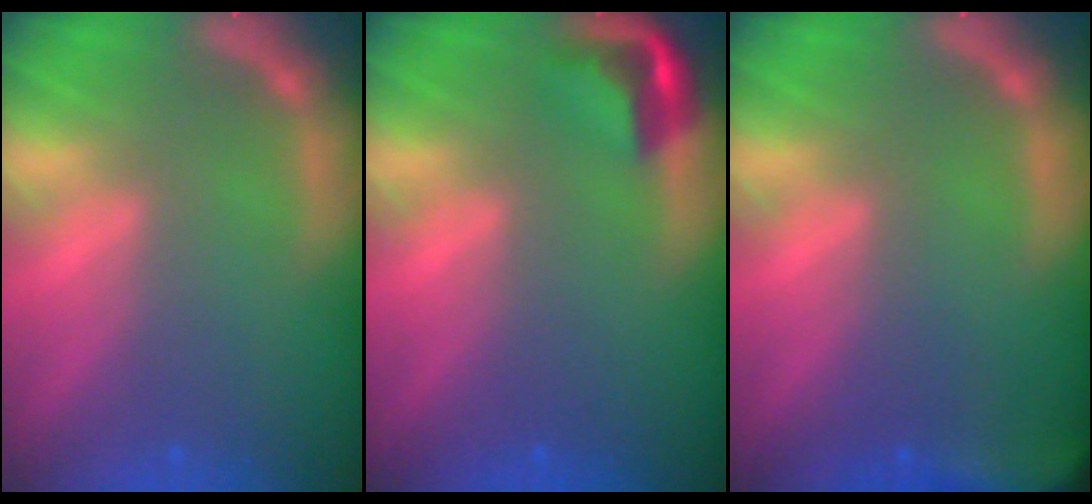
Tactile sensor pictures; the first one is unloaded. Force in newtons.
{"total": 3.5}
{"total": 7.0}